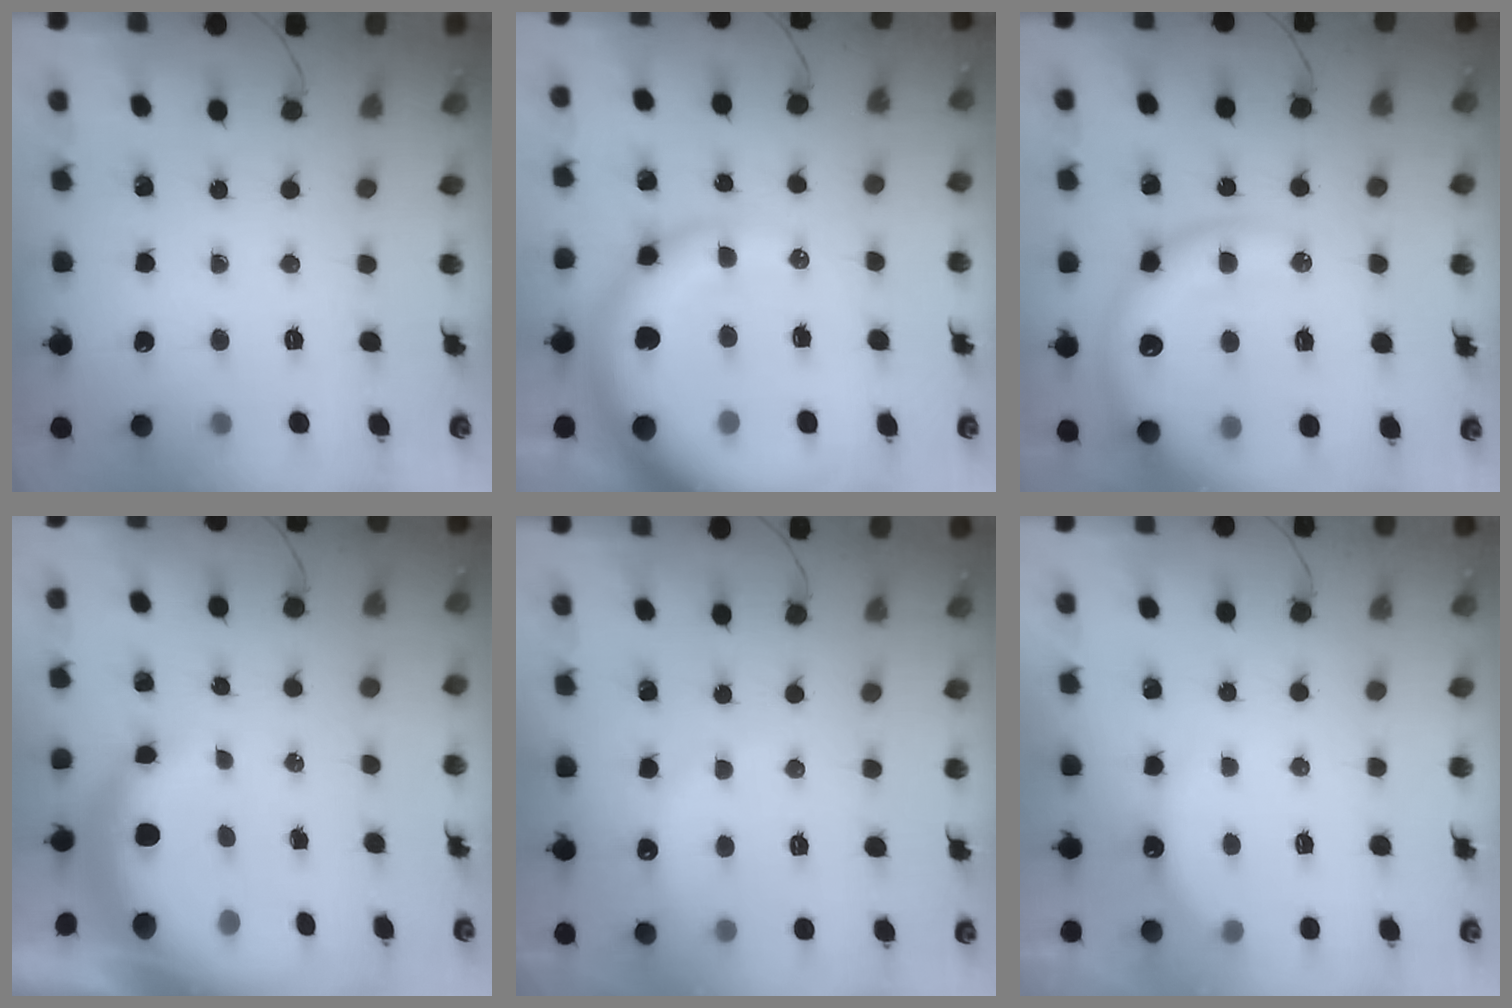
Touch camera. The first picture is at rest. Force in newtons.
{"total": 21.8, "press": 21.2, "slide": 5.2}
{"total": 17.6, "press": 17.2, "slide": 3.9}
{"total": 8.1, "press": 8.0, "slide": 1.3}
{"total": 7.7, "press": 7.6, "slide": 1.3}
{"total": 5.3, "press": 5.2, "slide": 1.2}